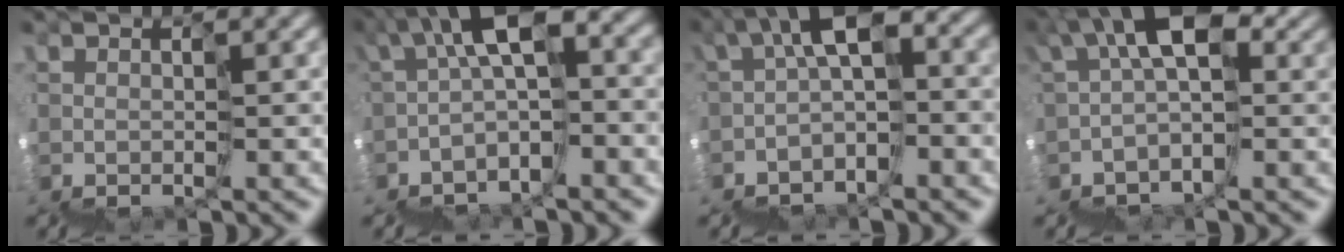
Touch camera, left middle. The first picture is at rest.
{"total": 4.8, "force": [-0.1, 1.6, 4.6], "torque": [-0.096, 0.030, -0.015]}
{"total": 3.3, "force": [-0.5, 1.1, 3.1], "torque": [-0.069, 0.026, -0.022]}
{"total": 4.5, "force": [1.4, 2.1, 3.8], "torque": [-0.064, 0.029, 0.011]}